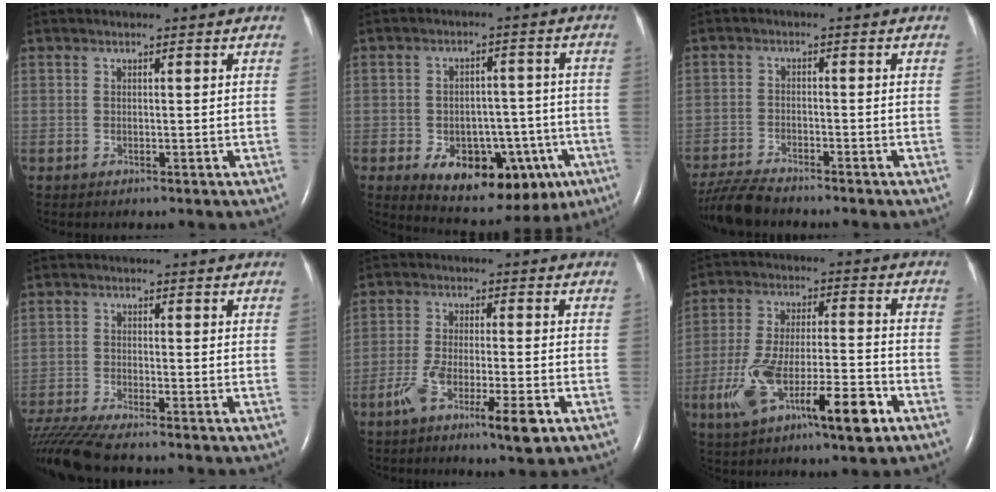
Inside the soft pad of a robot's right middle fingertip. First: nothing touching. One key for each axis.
{"total": 15.3, "fx": -6.9, "fy": 8.7, "fz": 10.5, "tx": -0.135, "ty": 0.021, "tz": -0.085}
{"total": 6.7, "fx": -6.3, "fy": 0.8, "fz": 2.3, "tx": -0.048, "ty": -0.021, "tz": -0.114}
{"total": 8.7, "fx": -7.7, "fy": -0.4, "fz": 3.9, "tx": -0.080, "ty": -0.023, "tz": -0.137}
{"total": 8.5, "fx": -4.4, "fy": 1.1, "fz": 7.2, "tx": -0.131, "ty": -0.014, "tz": -0.074}
{"total": 15.6, "fx": -7.0, "fy": 3.2, "fz": 13.5, "tx": -0.240, "ty": 0.001, "tz": -0.109}